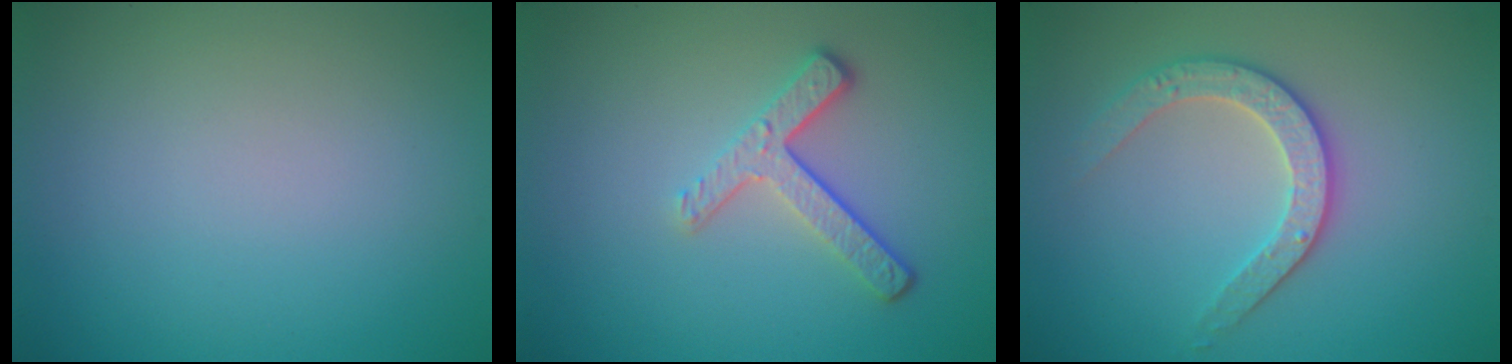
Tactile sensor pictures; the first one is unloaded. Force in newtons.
{"total": 3.2, "press": 2.4, "slide": 2.0}
{"total": 2.9, "press": 2.9, "slide": 0.7}